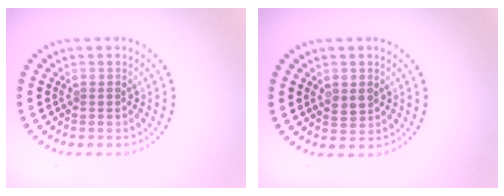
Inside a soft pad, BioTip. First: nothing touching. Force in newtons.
{"total": 1.6, "press": 1.6, "slide": 0.1}